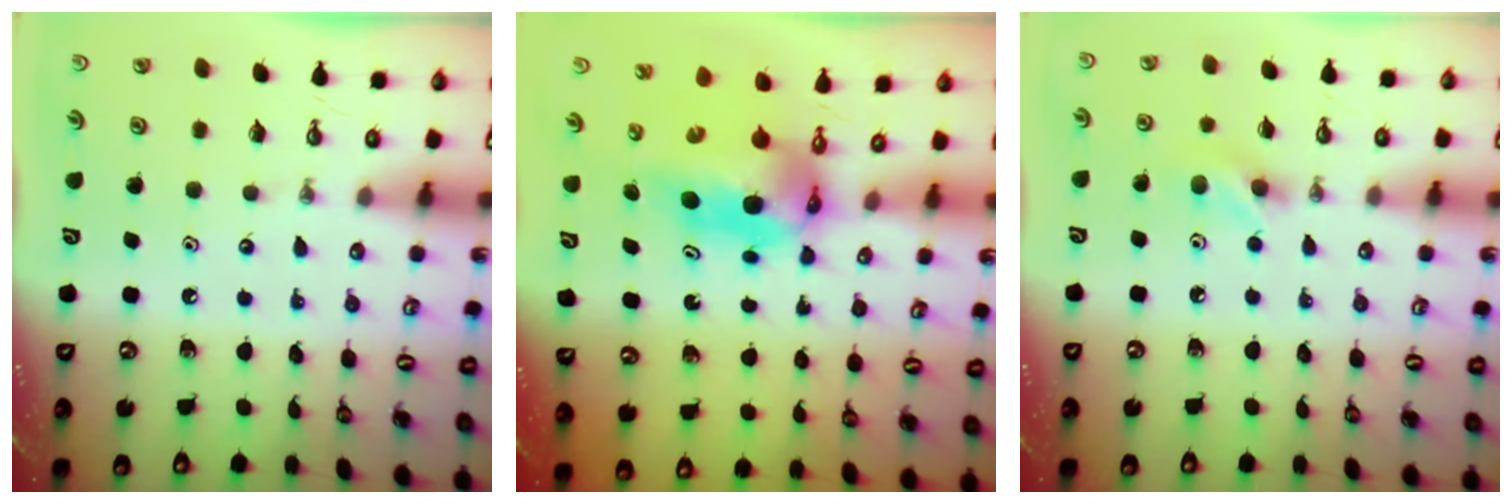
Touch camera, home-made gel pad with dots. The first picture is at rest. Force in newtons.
{"total": 6.0, "press": 6.0, "slide": 0.4}
{"total": 7.6, "press": 7.2, "slide": 2.4}